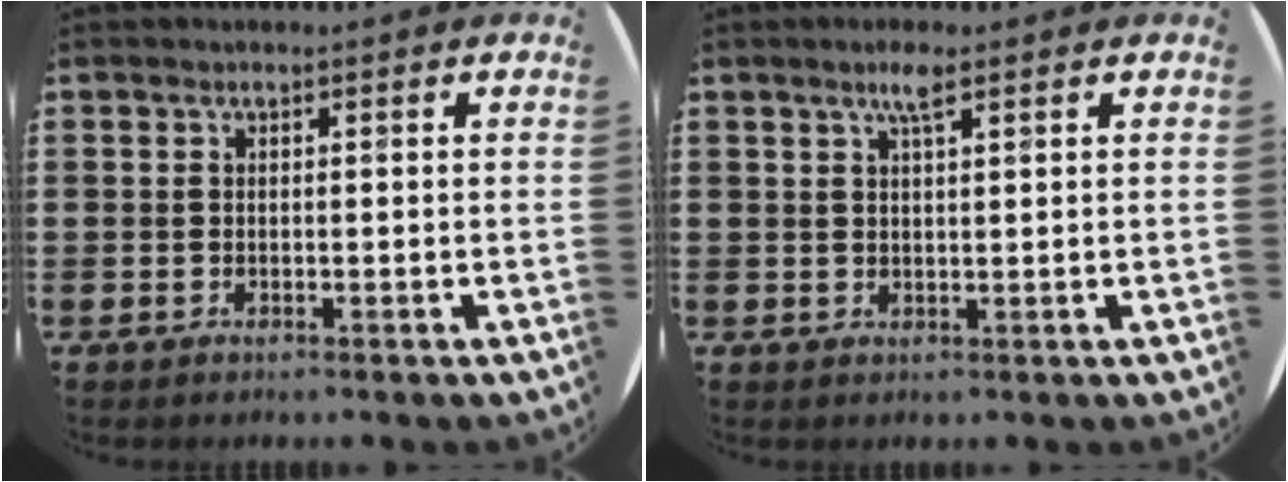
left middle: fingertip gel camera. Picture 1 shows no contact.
{"total": 2.7, "force": [1.8, 0.3, 1.9], "torque": [-0.041, 0.004, 0.032]}